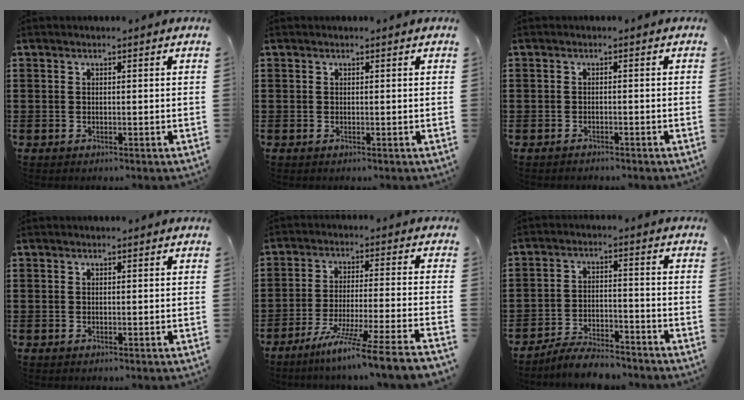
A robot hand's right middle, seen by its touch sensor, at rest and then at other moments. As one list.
[{"total": 0.0}, {"total": 1.0, "force": [-1.0, 0.1, 0.0], "torque": [-0.003, 0.000, -0.021]}, {"total": 0.0}, {"total": 9.1, "force": [-7.5, -1.6, 4.9], "torque": [-0.086, -0.014, -0.147]}, {"total": 5.4, "force": [-5.2, 0.7, 1.3], "torque": [-0.028, 0.004, -0.103]}]